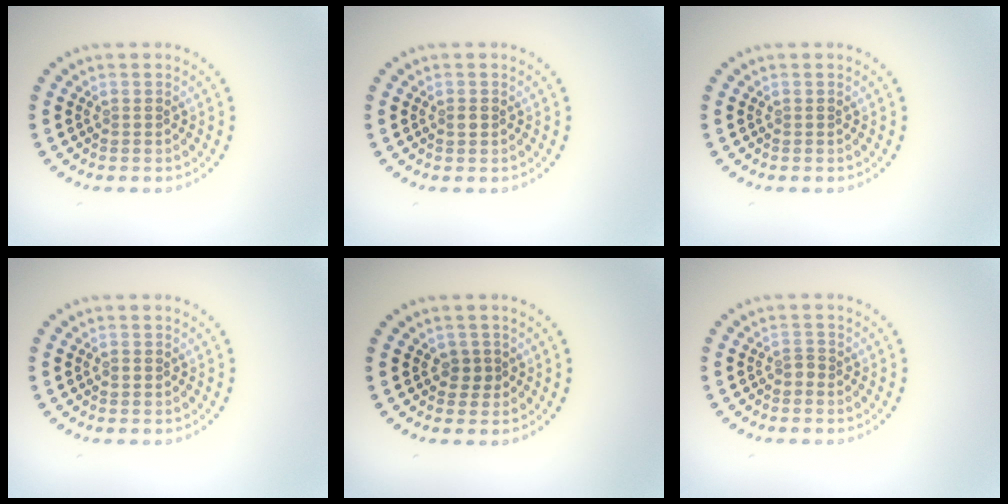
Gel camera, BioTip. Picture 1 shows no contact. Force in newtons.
{"total": 0.6, "press": 0.6, "slide": 0.3}
{"total": 0.0}
{"total": 0.7, "press": 0.7, "slide": 0.1}
{"total": 1.2, "press": 1.1, "slide": 0.6}
{"total": 0.9, "press": 0.6, "slide": 0.7}